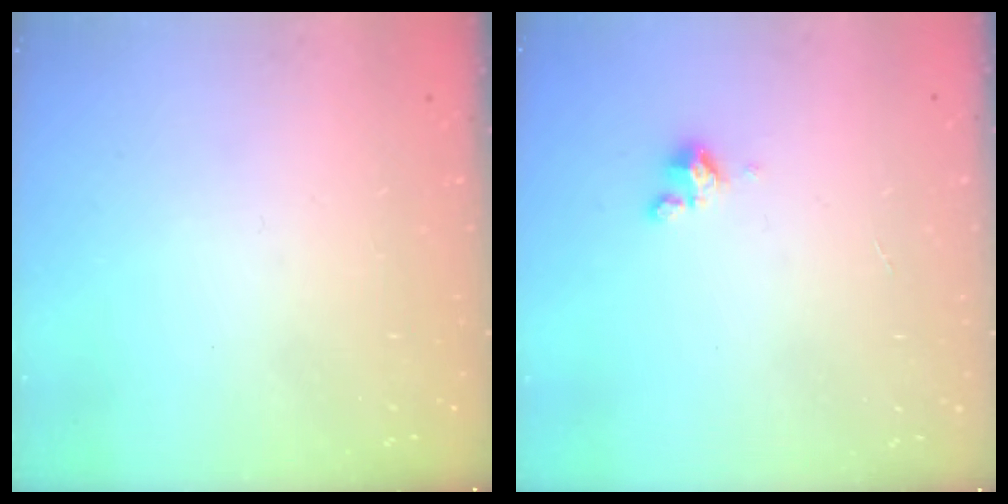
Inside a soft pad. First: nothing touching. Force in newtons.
{"total": 1.8, "press": 1.7, "slide": 0.4}